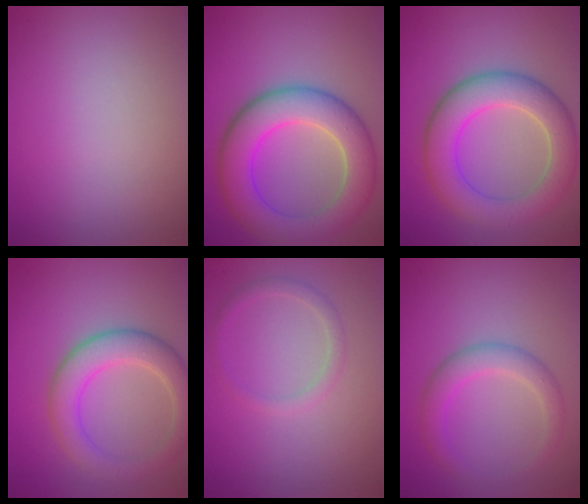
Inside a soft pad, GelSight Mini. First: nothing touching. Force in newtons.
{"total": 8.1, "press": 8.1, "slide": 0.1}
{"total": 6.6, "press": 6.6, "slide": 0.1}
{"total": 4.8, "press": 4.8, "slide": 0.2}
{"total": 1.3, "press": 1.3, "slide": 0.1}
{"total": 2.8, "press": 2.8, "slide": 0.1}